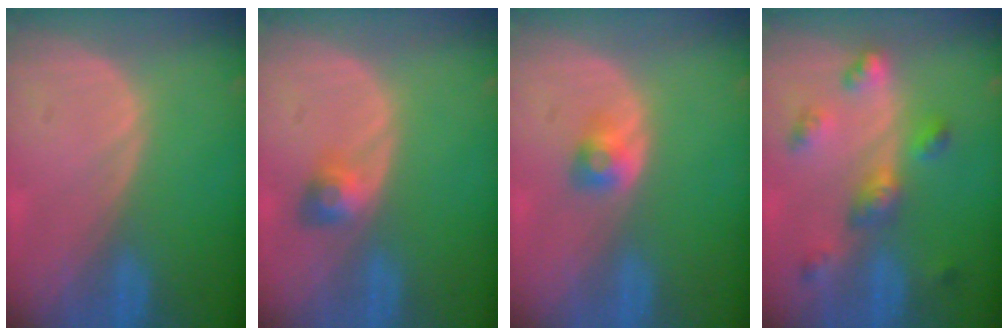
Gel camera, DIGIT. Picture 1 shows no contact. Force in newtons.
{"total": 3.0, "press": 2.6, "slide": 1.3}
{"total": 2.5, "press": 2.3, "slide": 1.1}
{"total": 6.5, "press": 5.9, "slide": 2.7}